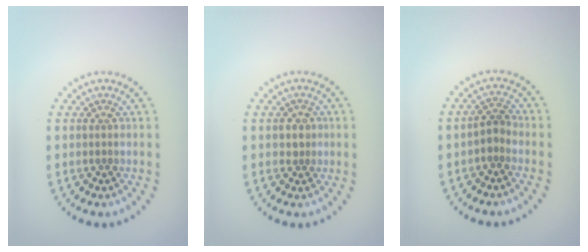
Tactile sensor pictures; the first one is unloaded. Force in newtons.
{"total": 1.5, "press": 1.3, "slide": 0.8}
{"total": 1.6, "press": 1.4, "slide": 0.9}